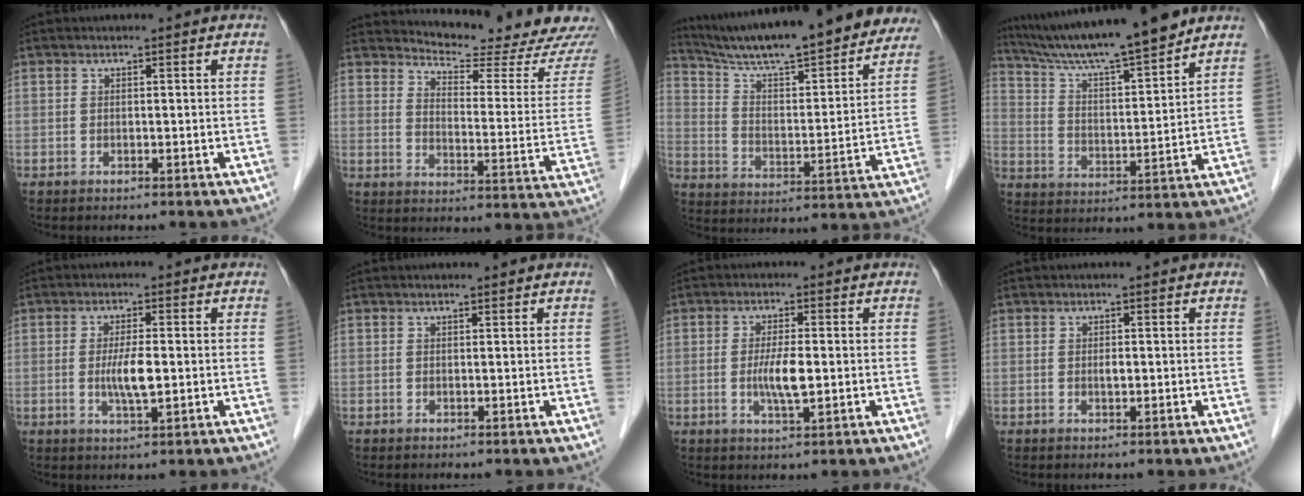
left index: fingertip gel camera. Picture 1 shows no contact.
{"total": 17.4, "force": [16.8, 0.4, 4.5], "torque": [-0.063, -0.100, 0.197]}
{"total": 26.6, "force": [23.5, 3.6, 12.1], "torque": [-0.187, -0.036, 0.322]}
{"total": 15.6, "force": [13.7, -0.3, 7.4], "torque": [-0.128, 0.002, 0.229]}
{"total": 4.3, "force": [-0.5, 0.6, 4.2], "torque": [-0.084, -0.010, -0.007]}
{"total": 1.1, "force": [1.0, 0.1, 0.4], "torque": [-0.007, 0.005, 0.013]}
{"total": 4.5, "force": [-0.5, 0.7, 4.4], "torque": [-0.088, -0.010, -0.009]}
{"total": 0.7, "force": [0.0, 0.3, 0.7], "torque": [-0.011, -0.004, -0.001]}